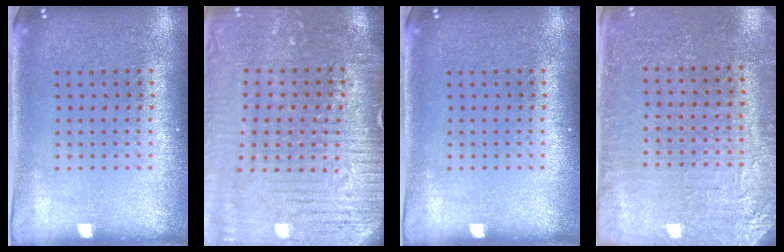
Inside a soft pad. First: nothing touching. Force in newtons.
{"total": 3.3, "press": 3.3, "slide": 0.2}
{"total": 0.0}
{"total": 2.9, "press": 2.9, "slide": 0.4}